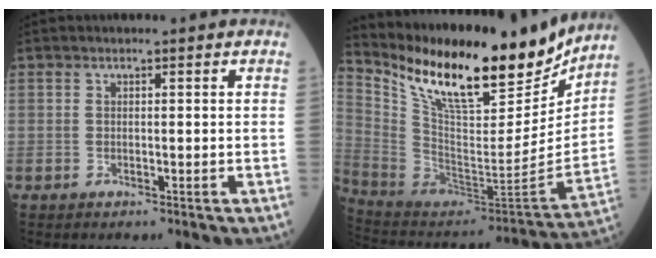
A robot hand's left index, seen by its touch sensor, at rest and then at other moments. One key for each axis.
{"total": 24.5, "fx": 19.1, "fy": 6.5, "fz": 14.0, "tx": -0.250, "ty": -0.024, "tz": 0.316}